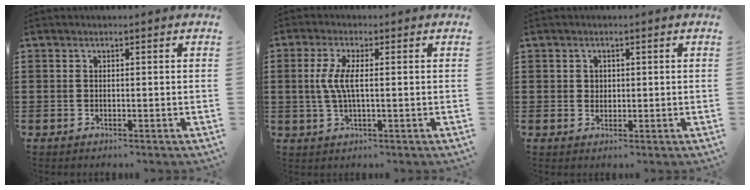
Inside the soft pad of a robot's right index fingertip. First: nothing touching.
{"total": 4.6, "force": [0.1, 1.0, 4.4], "torque": [-0.104, -0.008, -0.007]}
{"total": 1.4, "force": [0.5, 1.2, 0.3], "torque": [-0.009, 0.006, 0.010]}